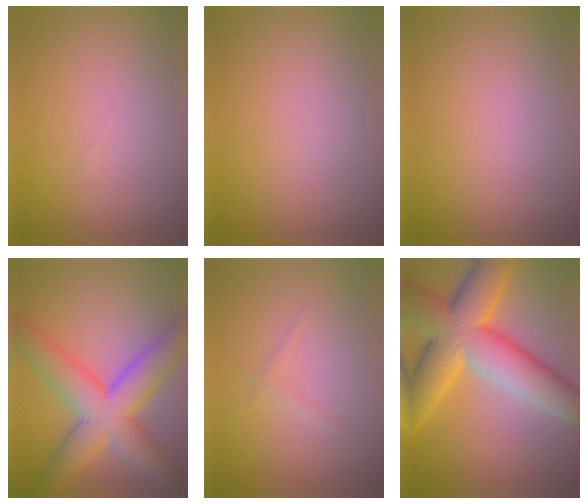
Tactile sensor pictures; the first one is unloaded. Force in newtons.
{"total": 0.0}
{"total": 0.0}
{"total": 9.2, "press": 9.2, "slide": 0.2}
{"total": 0.6, "press": 0.6, "slide": 0.0}
{"total": 12.4, "press": 12.4, "slide": 0.3}